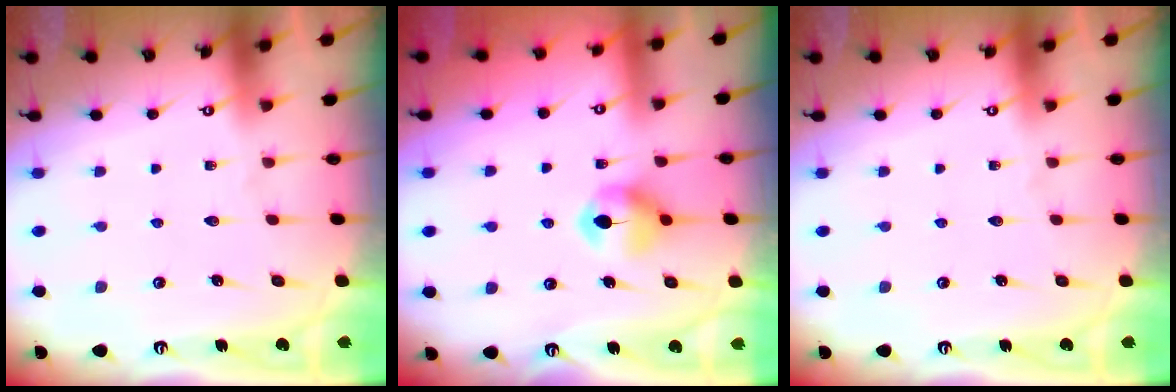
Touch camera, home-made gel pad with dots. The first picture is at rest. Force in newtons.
{"total": 6.4, "press": 6.4, "slide": 0.5}
{"total": 0.0}